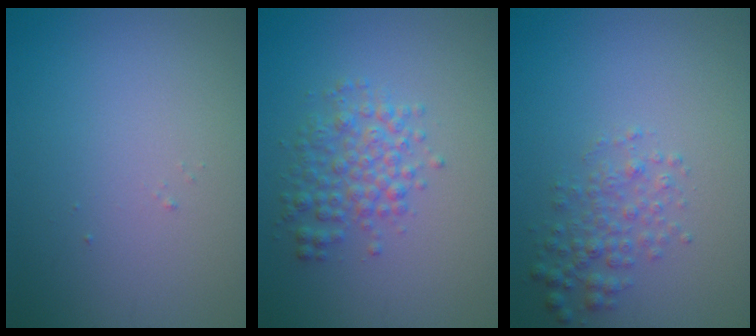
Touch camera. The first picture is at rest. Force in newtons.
{"total": 3.3, "press": 3.3, "slide": 0.1}
{"total": 2.4, "press": 2.4, "slide": 0.1}